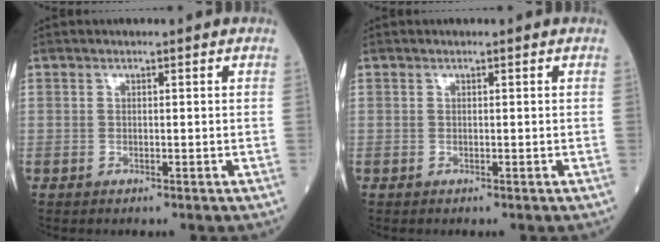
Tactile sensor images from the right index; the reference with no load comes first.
{"total": 0.0}